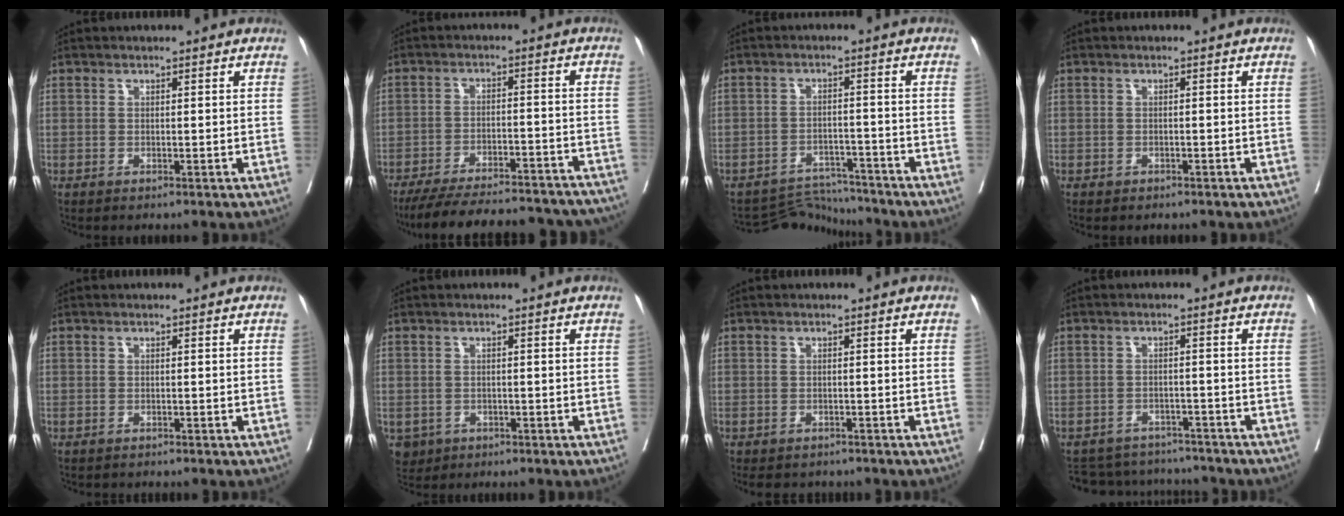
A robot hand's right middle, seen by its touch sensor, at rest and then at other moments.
{"total": 25.1, "force": [-22.7, 4.8, 9.7], "torque": [-0.135, -0.016, -0.300]}
{"total": 5.8, "force": [-5.4, 0.1, -2.1], "torque": [0.036, 0.010, -0.086]}
{"total": 0.6, "force": [-0.4, 0.4, 0.0], "torque": [-0.008, 0.002, -0.005]}
{"total": 0.7, "force": [-0.7, 0.1, -0.1], "torque": [-0.008, -0.002, -0.014]}
{"total": 3.0, "force": [-1.5, 2.5, 0.6], "torque": [-0.007, 0.001, -0.021]}
{"total": 5.4, "force": [-4.8, 2.2, 1.1], "torque": [-0.011, -0.003, -0.058]}
{"total": 9.7, "force": [-9.2, 2.8, 0.9], "torque": [-0.017, 0.013, -0.121]}